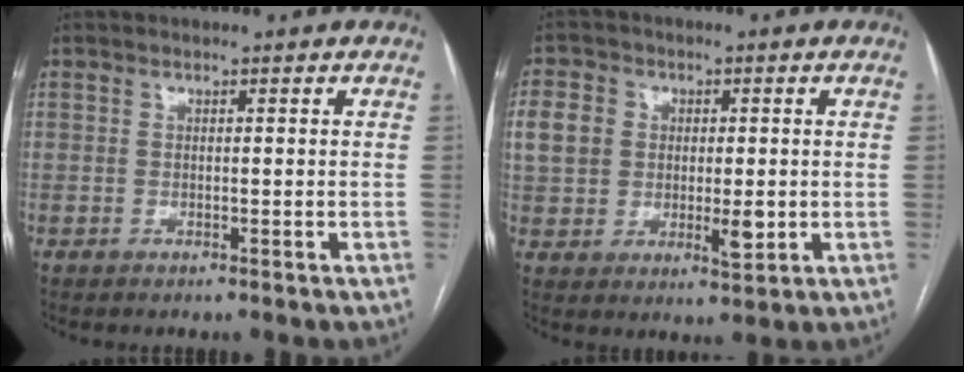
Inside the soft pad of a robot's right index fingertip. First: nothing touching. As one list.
[{"total": 9.0, "force": [0.5, 6.6, 6.1], "torque": [-0.104, 0.003, 0.014]}]